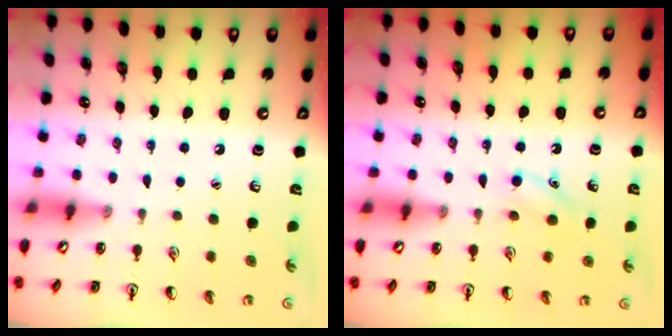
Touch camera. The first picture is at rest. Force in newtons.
{"total": 4.5, "press": 4.2, "slide": 1.4}